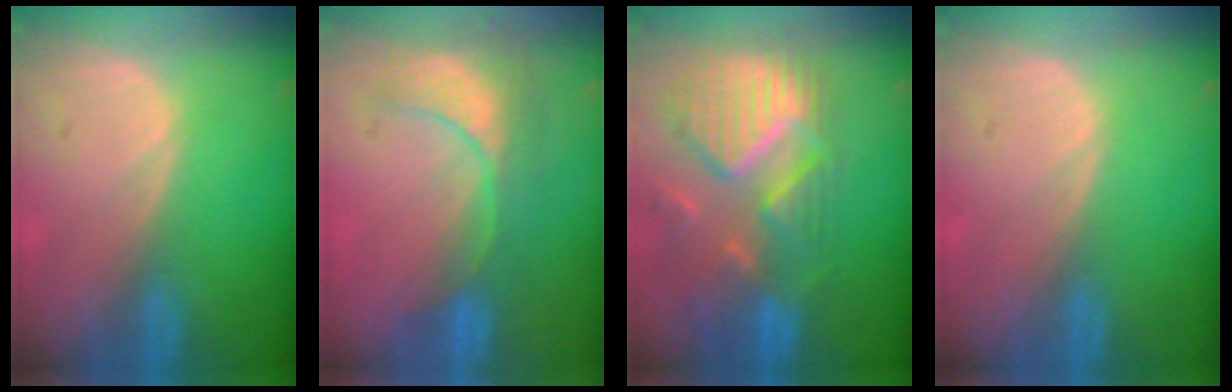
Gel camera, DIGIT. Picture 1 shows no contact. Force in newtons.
{"total": 8.9, "press": 7.7, "slide": 4.5}
{"total": 12.3, "press": 10.6, "slide": 6.2}
{"total": 0.0}